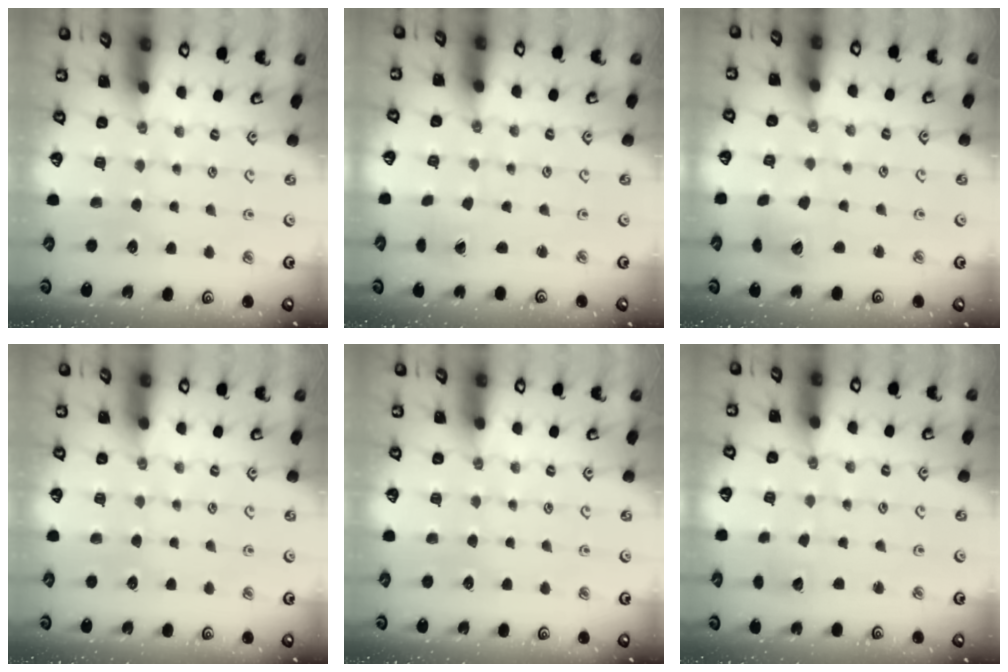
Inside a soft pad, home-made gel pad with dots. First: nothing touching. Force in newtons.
{"total": 1.5, "press": 1.5, "slide": 0.0}
{"total": 7.4, "press": 7.3, "slide": 1.0}
{"total": 0.0}
{"total": 0.0}
{"total": 2.5, "press": 2.5, "slide": 0.4}